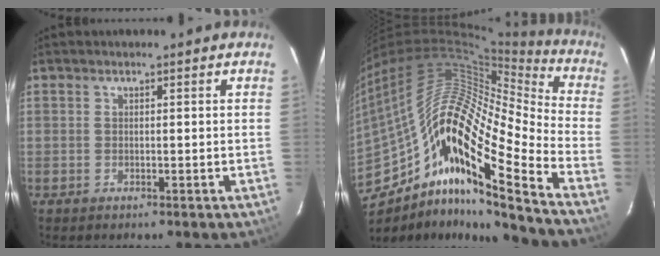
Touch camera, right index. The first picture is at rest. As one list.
[{"total": 22.7, "force": [-7.6, 4.9, 20.9], "torque": [-0.342, -0.040, -0.149]}]